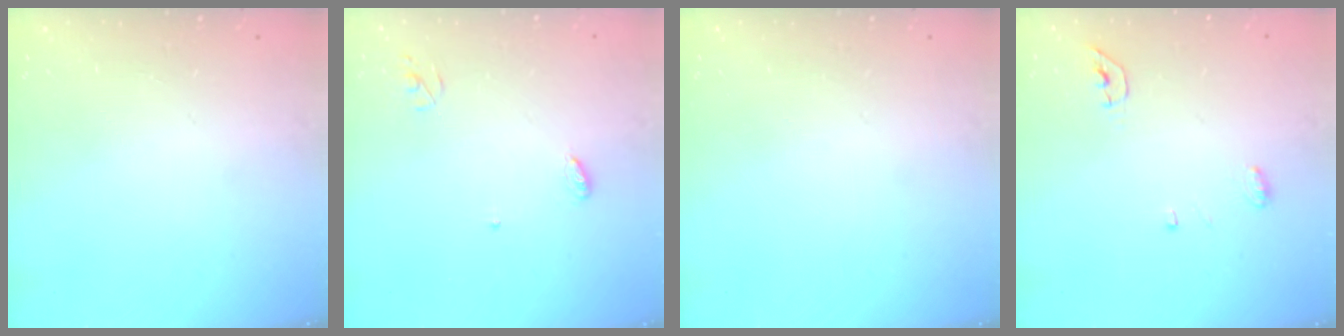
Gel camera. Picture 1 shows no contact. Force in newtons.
{"total": 3.5, "press": 3.5, "slide": 0.2}
{"total": 0.0}
{"total": 4.4, "press": 4.3, "slide": 0.8}